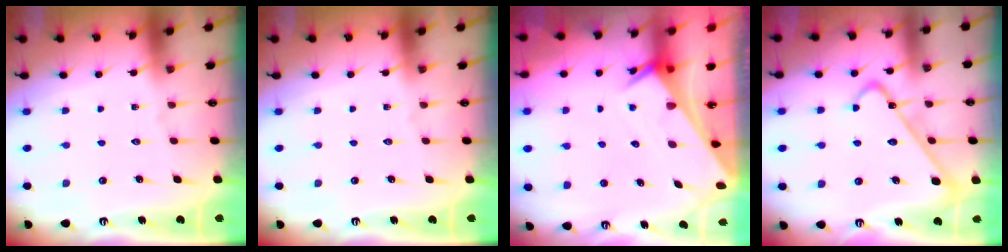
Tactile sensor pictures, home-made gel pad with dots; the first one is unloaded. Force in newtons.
{"total": 0.0}
{"total": 2.4, "press": 2.4, "slide": 0.1}
{"total": 9.8, "press": 9.8, "slide": 0.8}